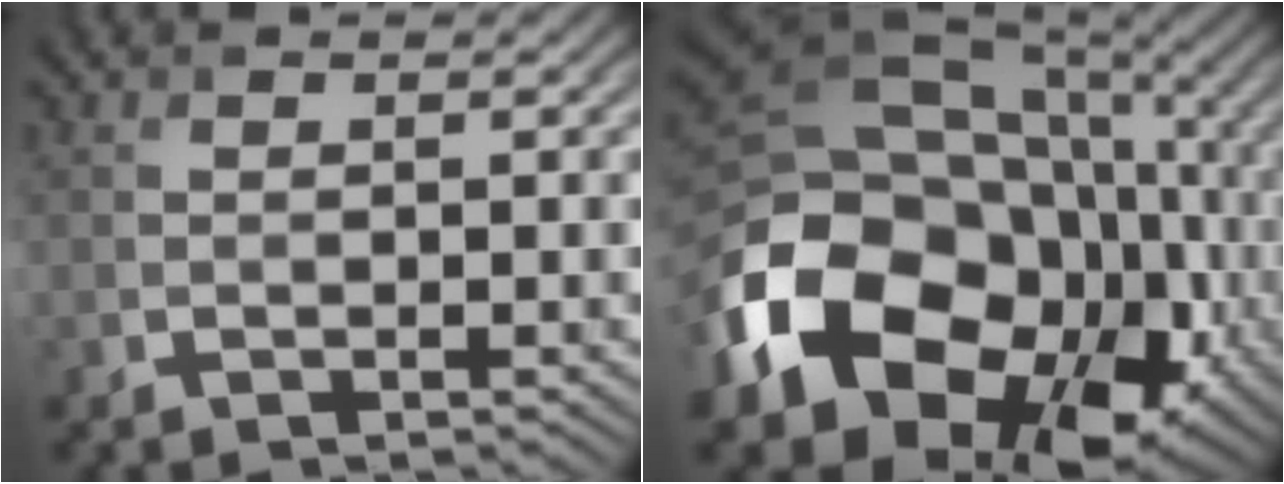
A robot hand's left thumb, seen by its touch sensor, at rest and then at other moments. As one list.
[{"total": 20.9, "force": [-6.1, 15.5, 12.6], "torque": [-0.289, -0.045, -0.090]}]